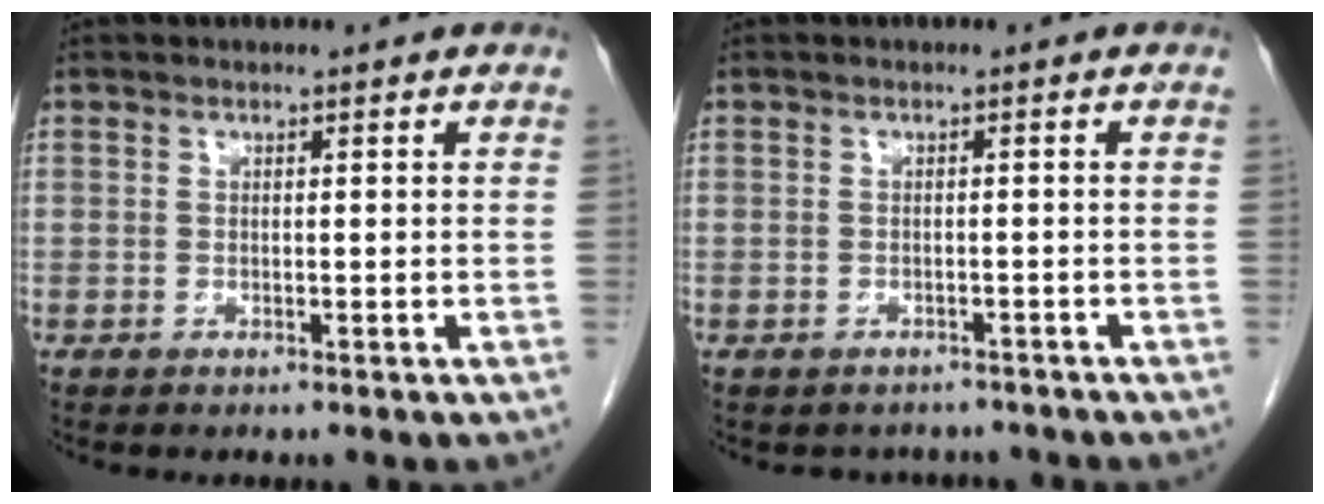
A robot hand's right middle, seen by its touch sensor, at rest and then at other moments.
{"total": 3.4, "force": [-3.0, 1.5, -0.1], "torque": [0.001, 0.007, -0.041]}